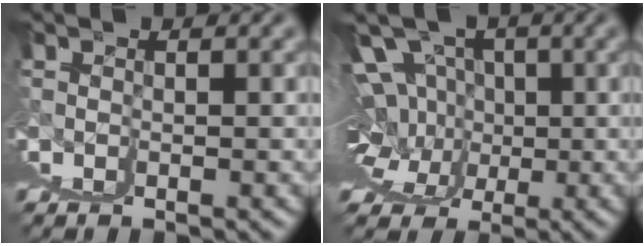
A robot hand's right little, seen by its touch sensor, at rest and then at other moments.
{"total": 8.1, "force": [2.2, 4.9, 6.0], "torque": [-0.076, -0.018, 0.050]}